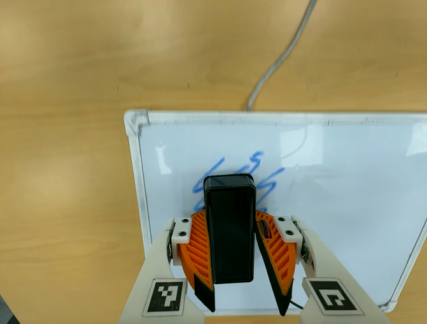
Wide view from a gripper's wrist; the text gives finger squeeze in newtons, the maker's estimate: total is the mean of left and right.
{"total": 9.3, "left": 9.9, "right": 8.7}